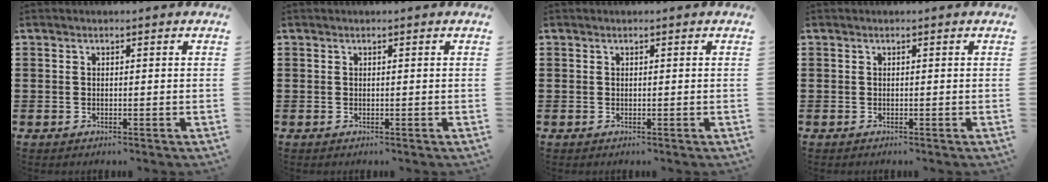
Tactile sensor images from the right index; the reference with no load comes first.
{"total": 0.0}
{"total": 0.0}
{"total": 0.0}